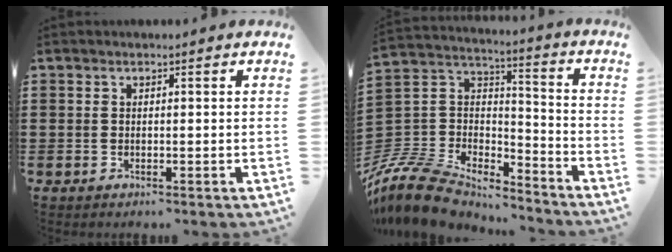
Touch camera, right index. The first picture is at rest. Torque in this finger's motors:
{"motor_torque": [-0.79, 1.35, -0.60, -0.21]}